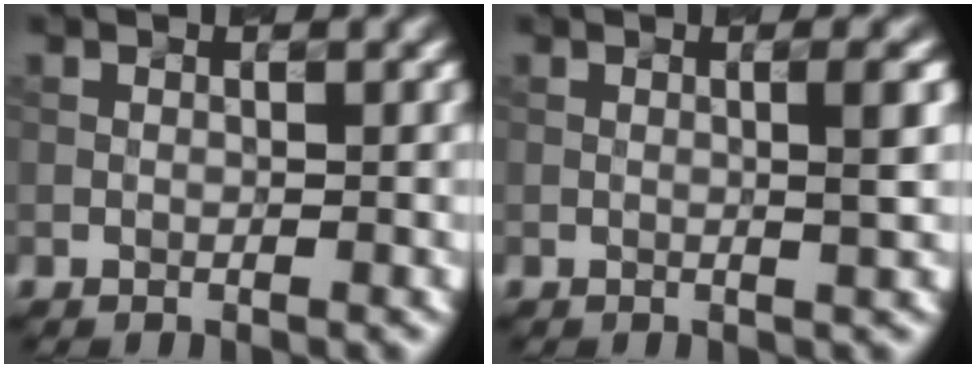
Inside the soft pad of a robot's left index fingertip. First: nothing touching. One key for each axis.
{"total": 2.4, "fx": 0.1, "fy": 0.5, "fz": 2.3, "tx": -0.029, "ty": 0.006, "tz": 0.004}